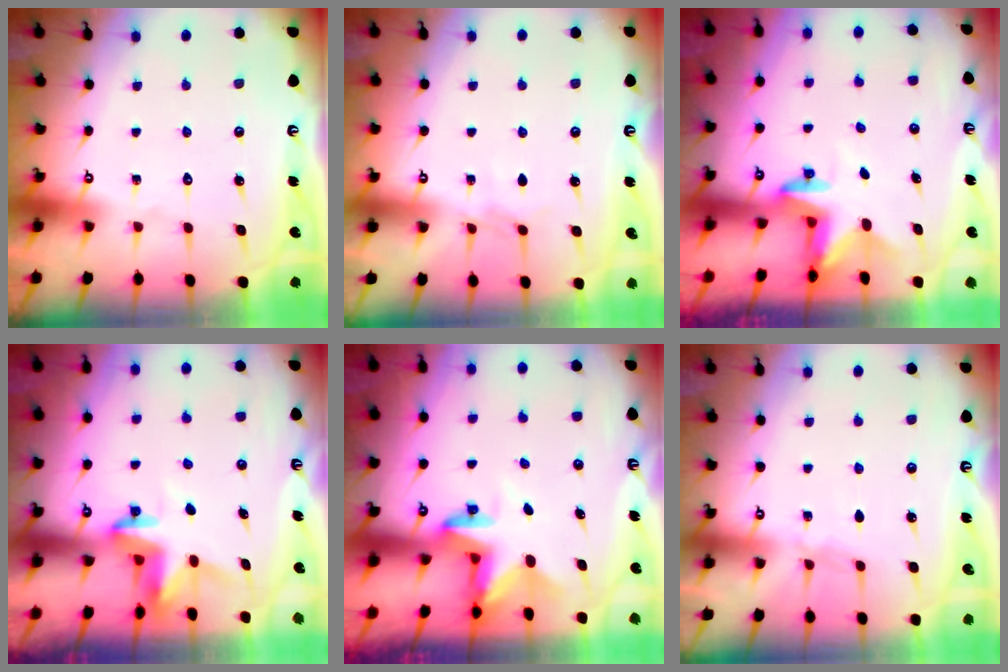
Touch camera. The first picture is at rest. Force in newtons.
{"total": 2.8, "press": 2.8, "slide": 0.5}
{"total": 2.4, "press": 2.3, "slide": 0.4}
{"total": 3.7, "press": 3.6, "slide": 0.3}
{"total": 2.9, "press": 2.9, "slide": 0.2}
{"total": 3.5, "press": 3.4, "slide": 0.5}